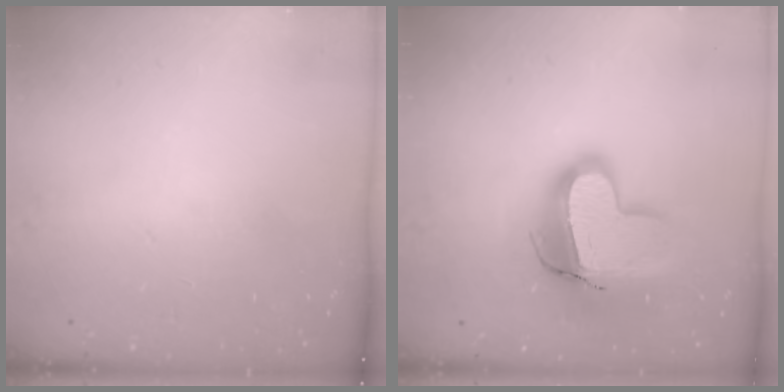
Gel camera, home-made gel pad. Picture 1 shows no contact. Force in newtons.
{"total": 16.9, "press": 16.8, "slide": 1.4}